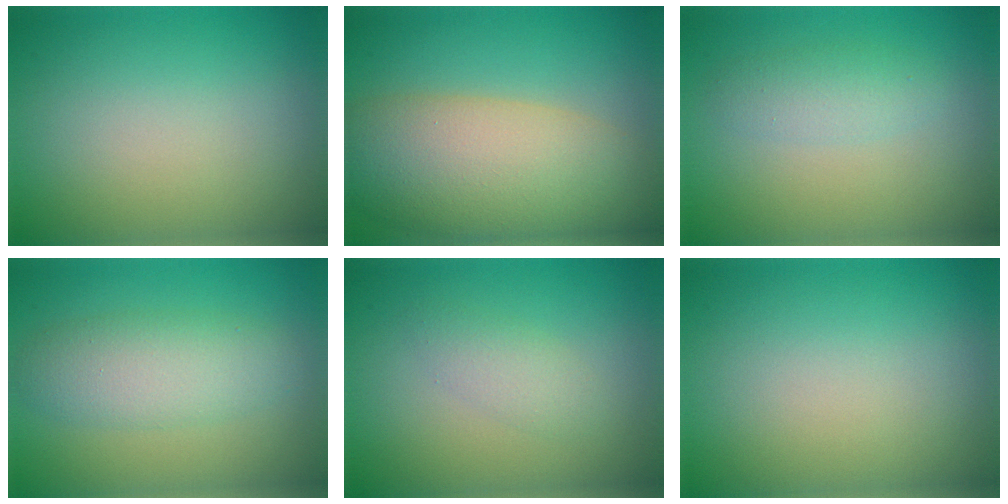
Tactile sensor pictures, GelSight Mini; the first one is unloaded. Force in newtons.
{"total": 10.1, "press": 10.0, "slide": 0.6}
{"total": 1.0, "press": 1.0, "slide": 0.0}
{"total": 4.3, "press": 4.3, "slide": 0.1}
{"total": 1.8, "press": 1.8, "slide": 0.1}
{"total": 0.0}